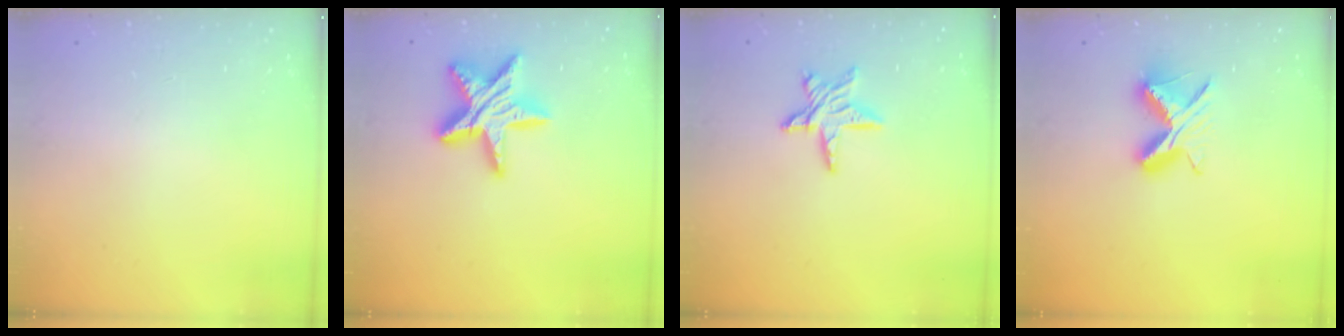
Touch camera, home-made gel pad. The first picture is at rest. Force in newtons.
{"total": 16.4, "press": 16.4, "slide": 1.0}
{"total": 9.7, "press": 9.6, "slide": 0.9}
{"total": 8.7, "press": 8.6, "slide": 1.0}